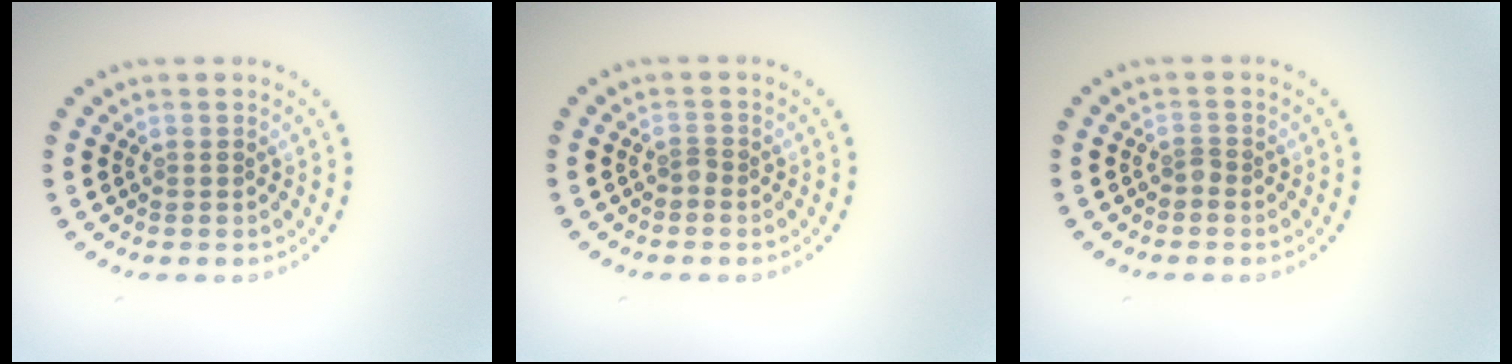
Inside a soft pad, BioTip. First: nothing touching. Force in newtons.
{"total": 0.8, "press": 0.5, "slide": 0.6}
{"total": 0.8, "press": 0.5, "slide": 0.6}